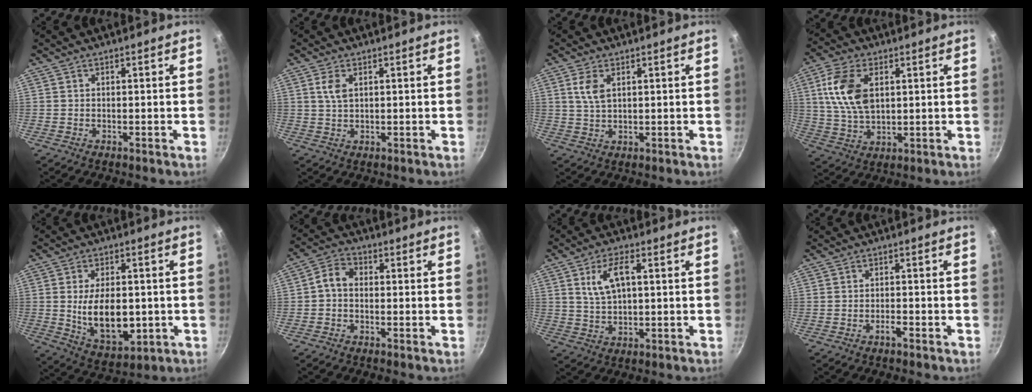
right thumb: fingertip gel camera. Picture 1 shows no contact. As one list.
[{"total": 3.3, "force": [1.1, 1.8, 2.5], "torque": [-0.047, -0.002, 0.021]}, {"total": 4.3, "force": [1.5, 2.3, 3.2], "torque": [-0.062, -0.005, 0.032]}, {"total": 12.0, "force": [3.1, 7.1, 9.2], "torque": [-0.165, -0.006, 0.060]}, {"total": 13.6, "force": [-1.1, 8.1, 10.9], "torque": [-0.156, -0.011, -0.001]}, {"total": 4.2, "force": [-0.5, 3.1, 2.8], "torque": [-0.053, 0.019, -0.025]}, {"total": 7.3, "force": [1.9, 3.4, 6.1], "torque": [-0.110, 0.010, 0.041]}, {"total": 1.6, "force": [-1.1, 0.4, 1.0], "torque": [-0.016, 0.013, -0.021]}]